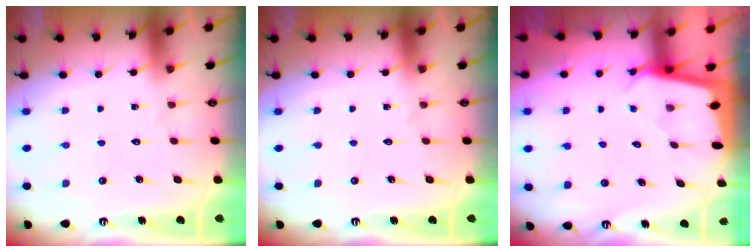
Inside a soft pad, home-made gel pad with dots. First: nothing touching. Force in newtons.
{"total": 0.0}
{"total": 2.3, "press": 2.3, "slide": 0.2}